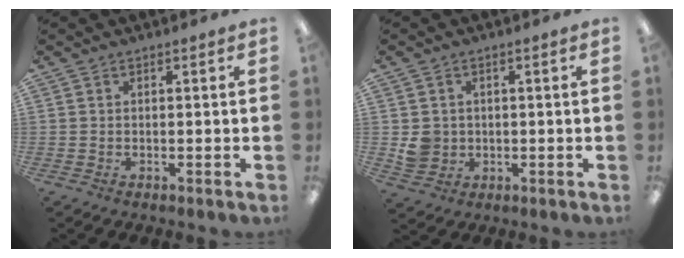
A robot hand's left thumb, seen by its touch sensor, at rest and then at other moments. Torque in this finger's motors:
{"motor_torque": [-0.23, 0.24, 0.25, -0.30, 0.00]}